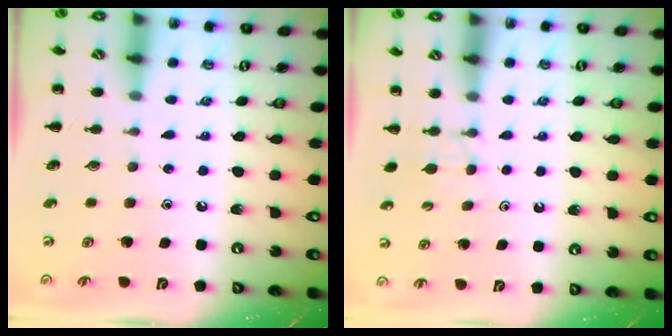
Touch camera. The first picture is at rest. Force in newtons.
{"total": 2.9, "press": 2.7, "slide": 1.1}